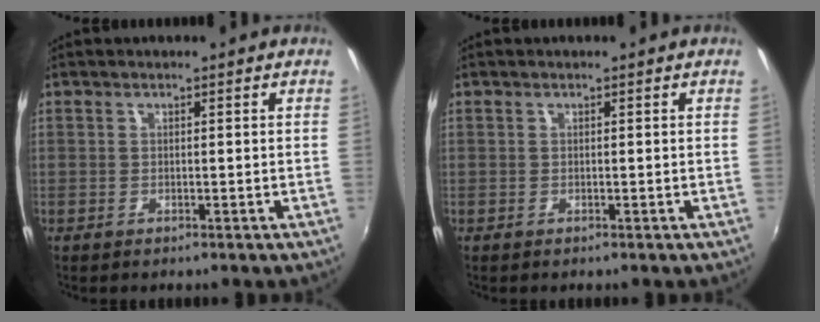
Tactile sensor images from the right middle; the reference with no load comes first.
{"total": 0.0}